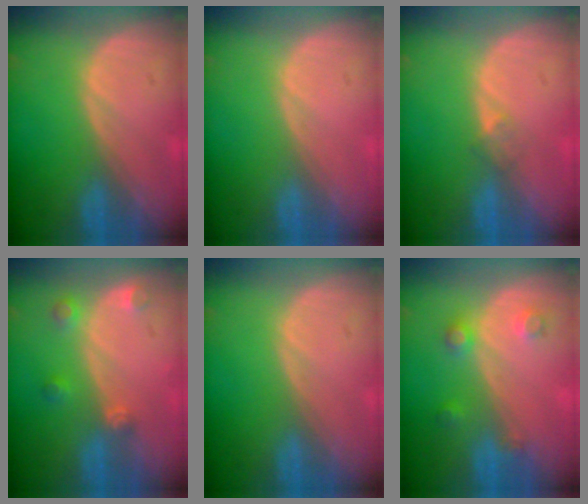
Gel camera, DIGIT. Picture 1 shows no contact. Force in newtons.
{"total": 0.0}
{"total": 1.5, "press": 1.2, "slide": 1.0}
{"total": 3.0, "press": 2.9, "slide": 0.6}
{"total": 0.0}
{"total": 3.5, "press": 3.1, "slide": 1.5}